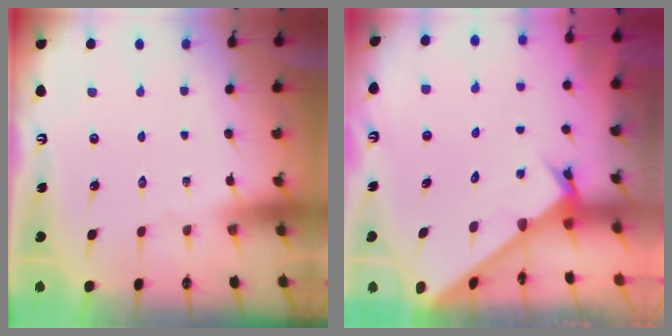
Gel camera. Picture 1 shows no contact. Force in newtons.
{"total": 2.6, "press": 2.6, "slide": 0.3}